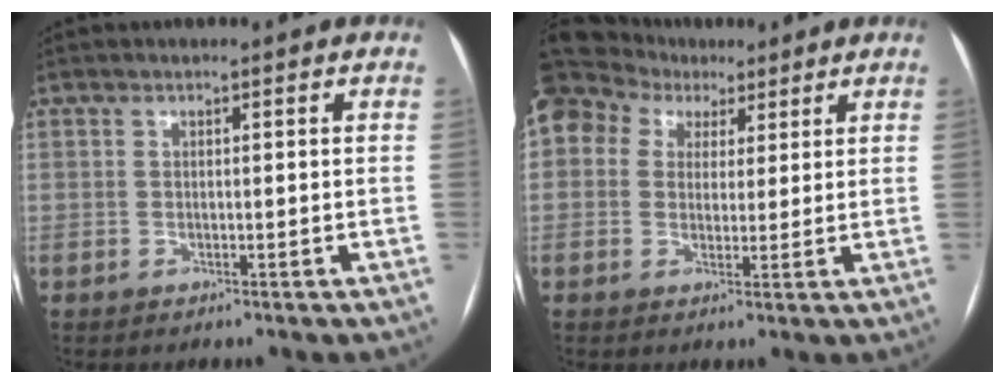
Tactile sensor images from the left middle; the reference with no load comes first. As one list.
[{"total": 20.8, "force": [10.7, 15.7, 8.5], "torque": [-0.266, 0.108, 0.201]}]